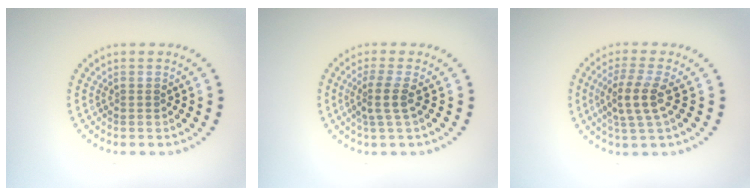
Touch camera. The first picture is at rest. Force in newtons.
{"total": 2.2, "press": 1.6, "slide": 1.5}
{"total": 3.2, "press": 2.6, "slide": 1.8}